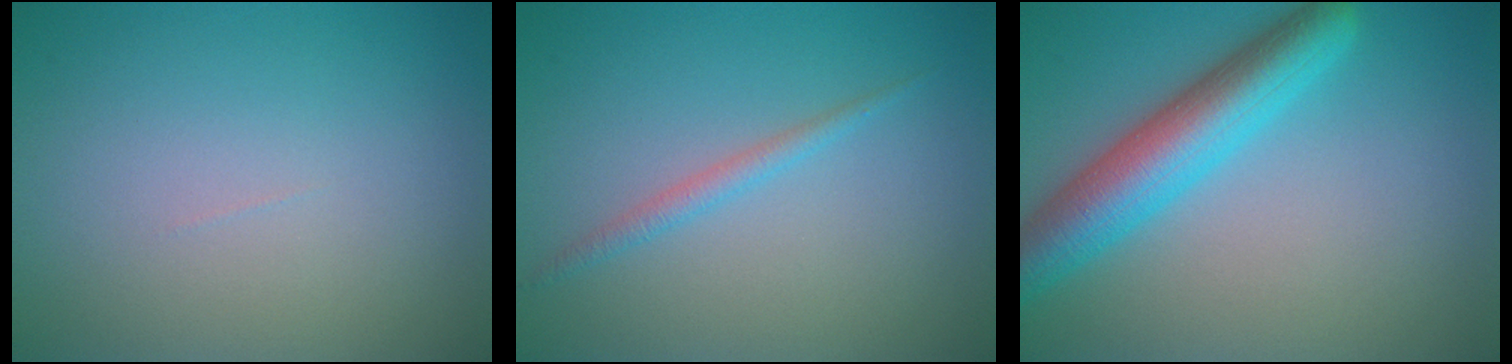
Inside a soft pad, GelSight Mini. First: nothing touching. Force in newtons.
{"total": 1.3, "press": 1.3, "slide": 0.1}
{"total": 6.5, "press": 6.5, "slide": 0.3}